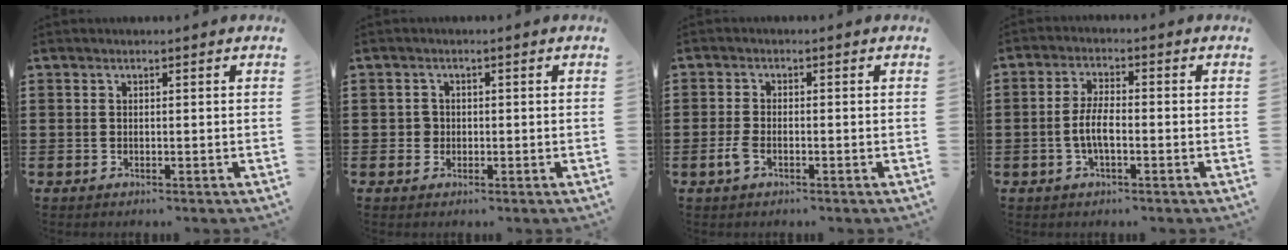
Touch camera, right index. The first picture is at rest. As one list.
[{"total": 1.5, "force": [-0.2, 1.5, 0.5], "torque": [-0.013, 0.006, -0.005]}, {"total": 2.1, "force": [-1.0, 0.9, 1.6], "torque": [-0.045, -0.005, -0.024]}, {"total": 4.4, "force": [-1.2, 1.5, 4.0], "torque": [-0.097, -0.004, -0.029]}]